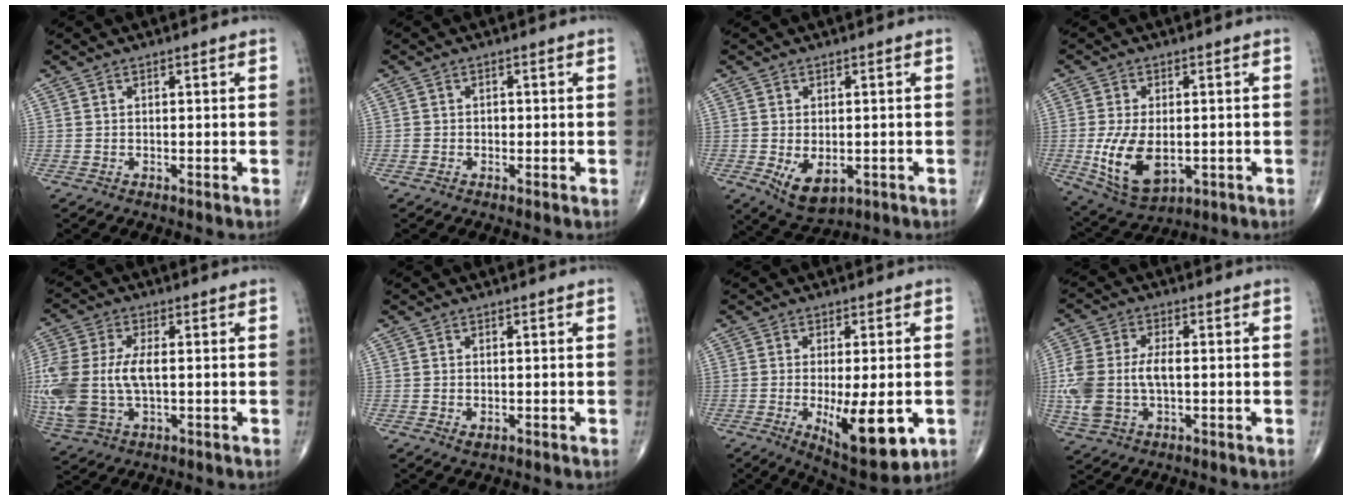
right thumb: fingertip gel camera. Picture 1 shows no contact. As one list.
[{"total": 1.1, "force": [-0.2, 1.0, 0.5], "torque": [-0.003, 0.003, -0.004]}, {"total": 6.9, "force": [-1.8, 4.0, 5.3], "torque": [-0.077, -0.009, -0.015]}, {"total": 11.9, "force": [-2.0, 6.7, 9.6], "torque": [-0.175, -0.011, -0.019]}, {"total": 17.5, "force": [-0.6, 10.0, 14.4], "torque": [-0.371, -0.004, 0.000]}, {"total": 1.3, "force": [-0.4, 0.7, 1.0], "torque": [-0.017, -0.002, -0.002]}, {"total": 13.3, "force": [-3.4, 4.6, 12.0], "torque": [-0.175, -0.019, -0.038]}, {"total": 11.6, "force": [-0.7, 6.7, 9.4], "torque": [-0.222, 0.010, -0.008]}]